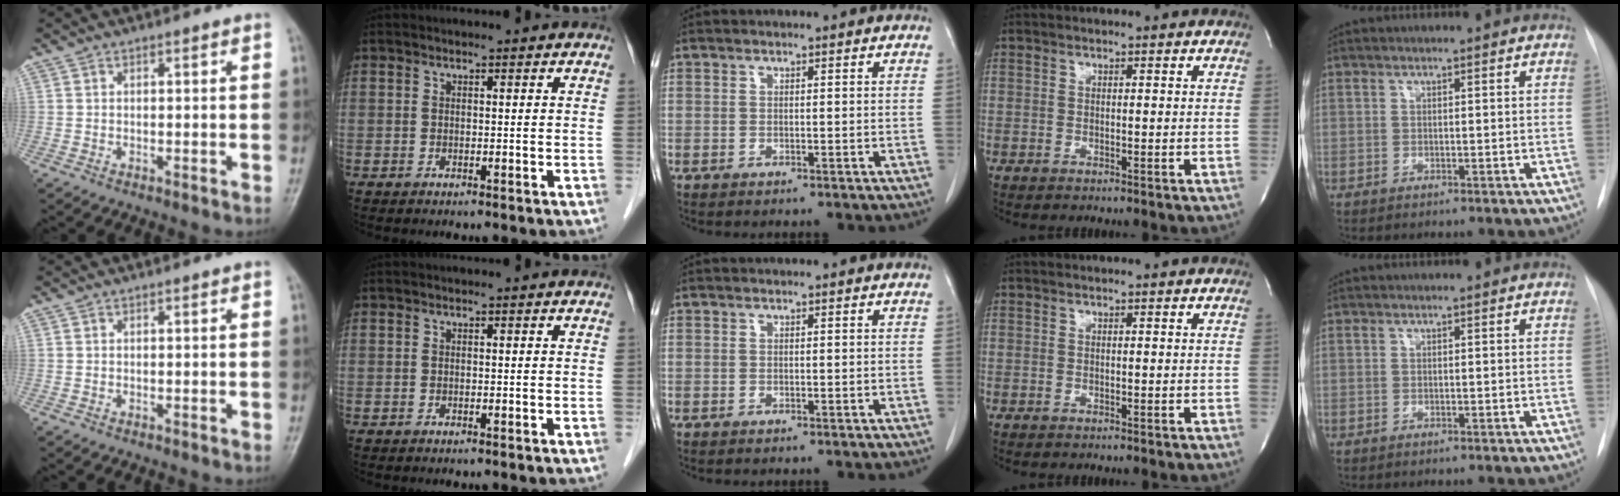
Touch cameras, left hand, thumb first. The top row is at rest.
{}